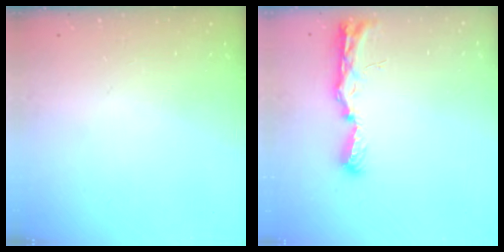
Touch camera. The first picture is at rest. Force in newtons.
{"total": 8.8, "press": 8.7, "slide": 0.9}